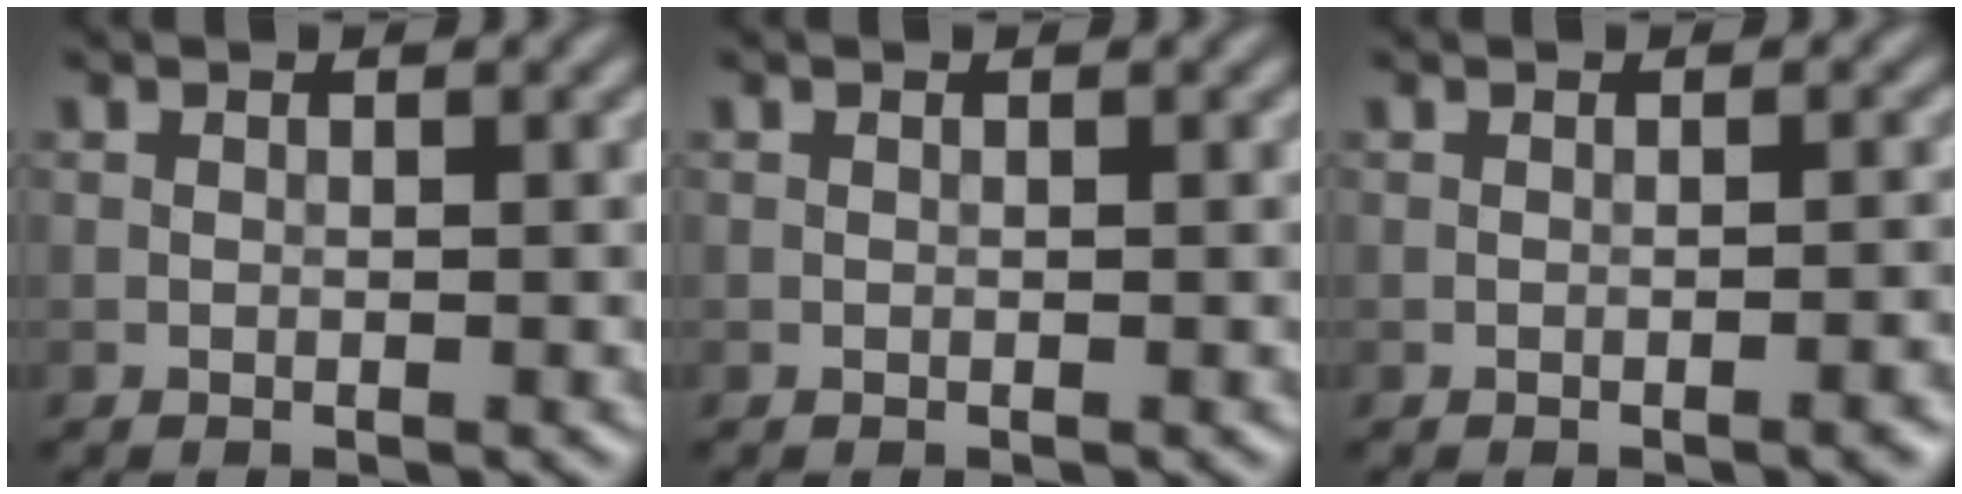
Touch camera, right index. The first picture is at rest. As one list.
[{"total": 0.0}, {"total": 1.6, "force": [-0.7, 0.3, 1.4], "torque": [-0.013, 0.003, -0.010]}]